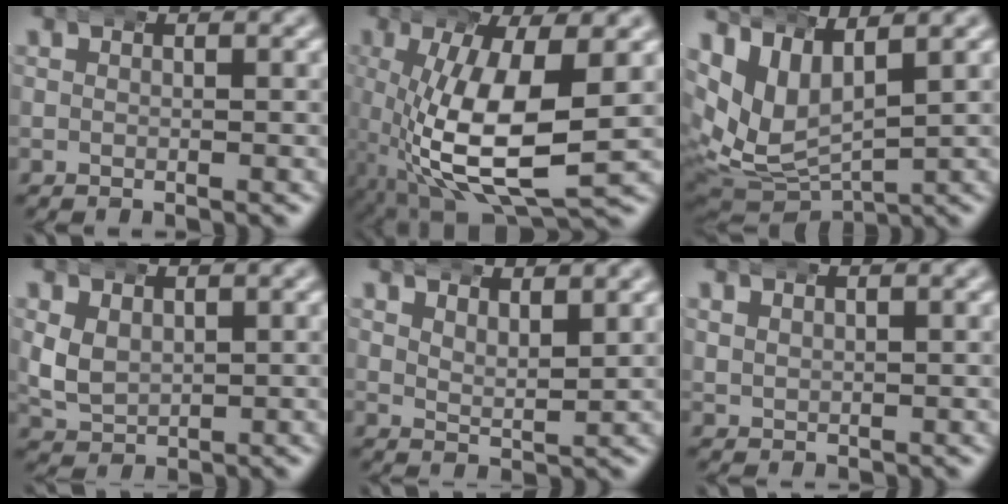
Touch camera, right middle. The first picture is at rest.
{"total": 10.2, "force": [-1.1, 4.3, 9.2], "torque": [-0.190, -0.046, 0.017]}
{"total": 11.2, "force": [1.6, 8.8, 6.7], "torque": [-0.154, -0.028, 0.034]}
{"total": 2.9, "force": [0.8, 2.4, 1.5], "torque": [-0.055, -0.016, 0.030]}
{"total": 2.7, "force": [2.5, 0.3, 0.9], "torque": [-0.023, -0.018, 0.052]}
{"total": 1.2, "force": [1.0, 0.6, 0.3], "torque": [-0.012, -0.003, 0.027]}